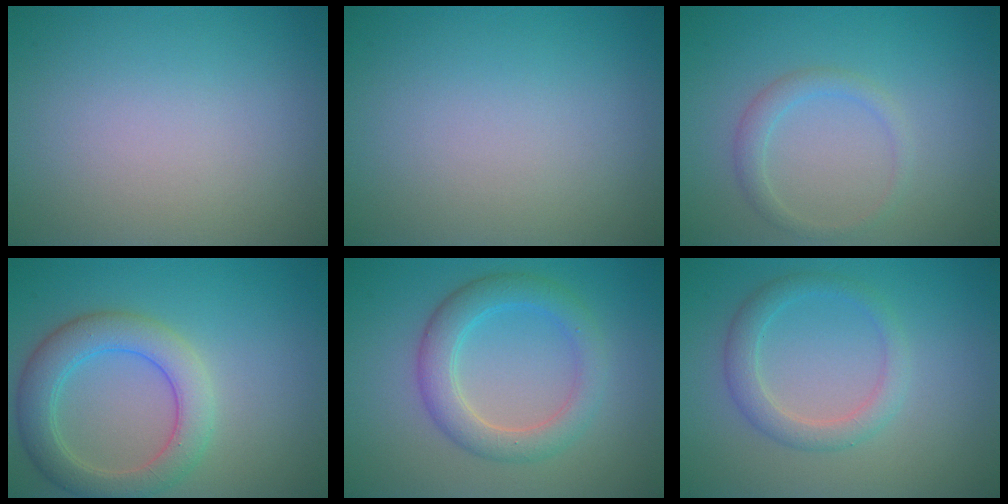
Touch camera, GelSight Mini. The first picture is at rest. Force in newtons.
{"total": 0.0}
{"total": 1.7, "press": 1.7, "slide": 0.1}
{"total": 5.1, "press": 5.1, "slide": 0.0}
{"total": 4.1, "press": 4.1, "slide": 0.3}
{"total": 2.6, "press": 2.6, "slide": 0.2}